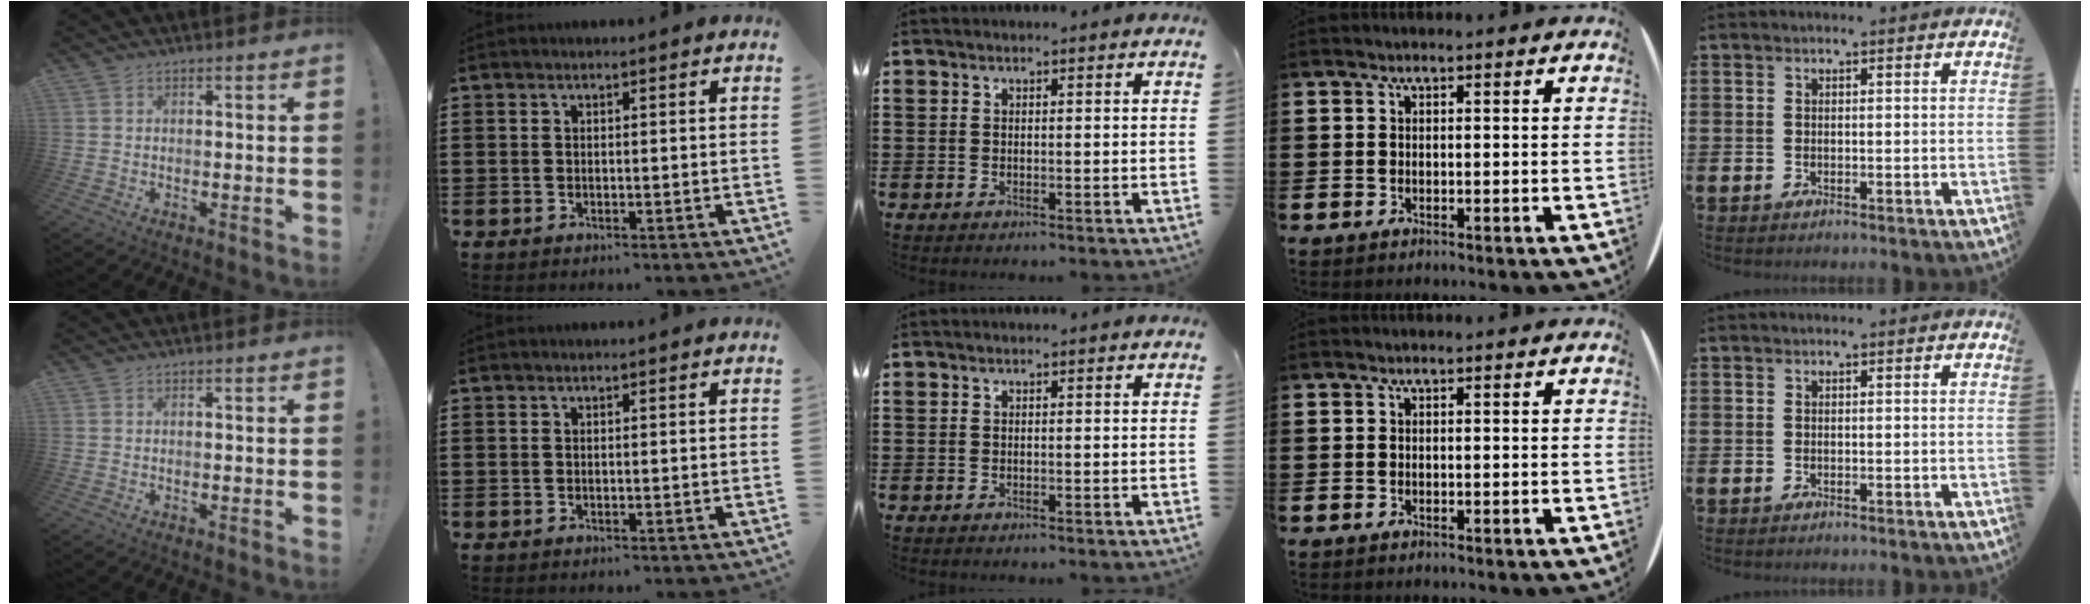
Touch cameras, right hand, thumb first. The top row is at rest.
{}